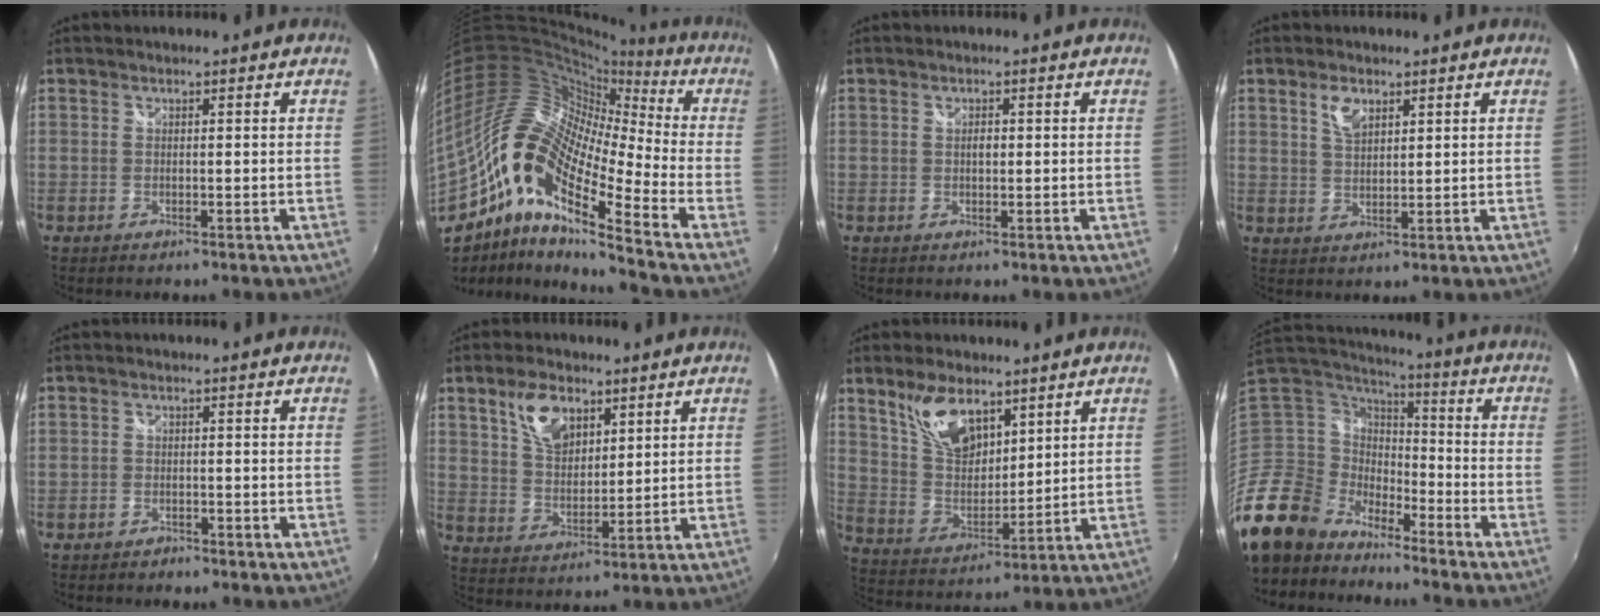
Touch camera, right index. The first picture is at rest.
{"total": 18.1, "force": [-7.3, 5.8, 15.5], "torque": [-0.249, -0.010, -0.162]}
{"total": 1.2, "force": [0.1, 0.7, 0.9], "torque": [-0.015, 0.002, 0.001]}
{"total": 4.2, "force": [2.3, 2.2, 2.8], "torque": [-0.046, 0.005, 0.042]}
{"total": 2.0, "force": [-1.7, 1.1, 0.1], "torque": [-0.009, -0.001, -0.030]}
{"total": 8.6, "force": [4.7, 4.7, 5.5], "torque": [-0.099, 0.014, 0.091]}
{"total": 11.4, "force": [7.1, 5.7, 6.8], "torque": [-0.127, 0.010, 0.145]}
{"total": 15.9, "force": [-12.8, 8.3, 4.2], "torque": [-0.118, 0.012, -0.255]}